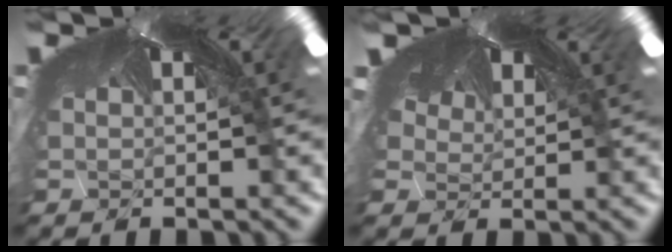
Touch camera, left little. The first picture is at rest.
{"total": 1.3, "force": [-0.5, 0.8, 0.9], "torque": [-0.019, -0.003, -0.005]}